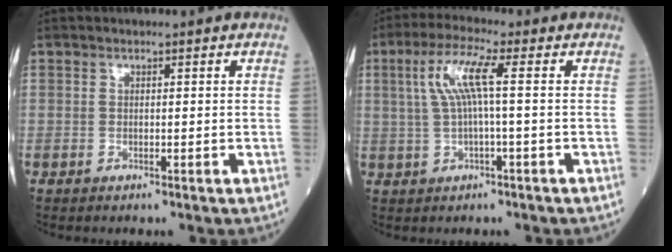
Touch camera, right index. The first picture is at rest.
{"total": 6.6, "force": [1.1, 0.1, 6.5], "torque": [-0.137, 0.019, 0.025]}